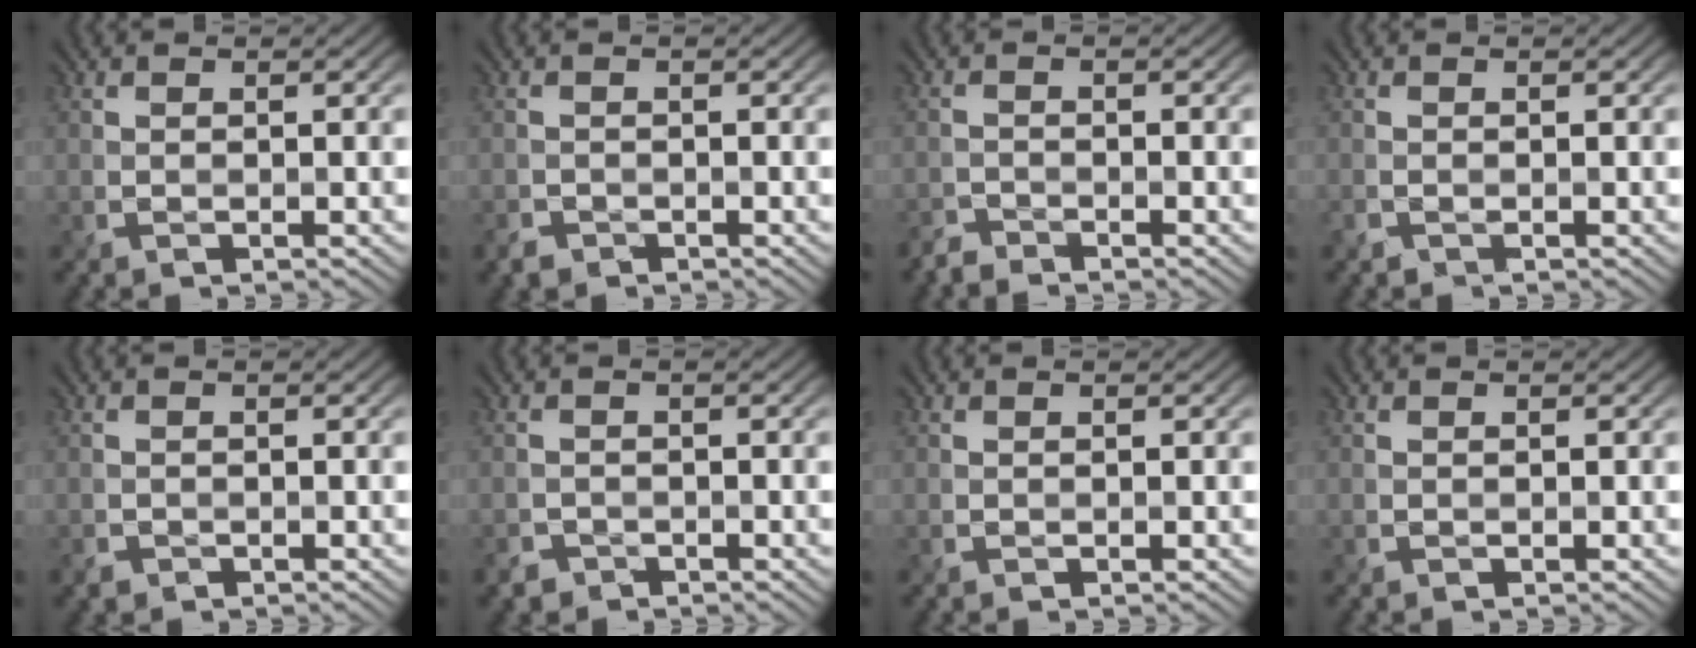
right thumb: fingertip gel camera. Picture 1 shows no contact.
{"total": 1.5, "force": [-1.2, 0.8, 0.1], "torque": [-0.006, -0.009, -0.025]}
{"total": 2.0, "force": [-2.0, 0.0, -0.2], "torque": [0.004, -0.005, -0.045]}
{"total": 0.7, "force": [-0.4, 0.3, 0.5], "torque": [-0.012, -0.005, -0.007]}
{"total": 1.0, "force": [-0.6, 0.8, 0.1], "torque": [-0.009, -0.005, -0.009]}
{"total": 1.8, "force": [-1.5, 0.9, -0.1], "torque": [0.000, -0.009, -0.031]}
{"total": 0.0}
{"total": 0.0}